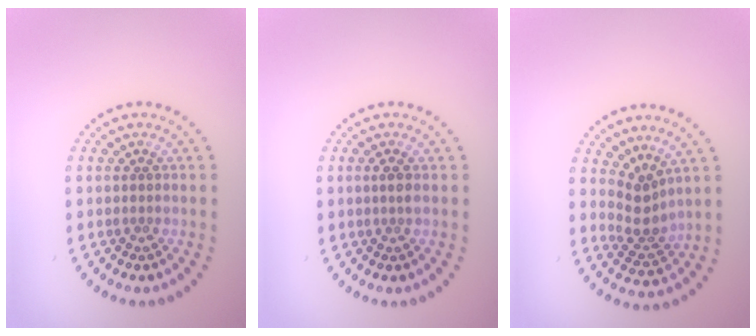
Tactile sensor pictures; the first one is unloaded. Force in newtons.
{"total": 1.0, "press": 0.8, "slide": 0.5}
{"total": 2.6, "press": 1.9, "slide": 1.7}